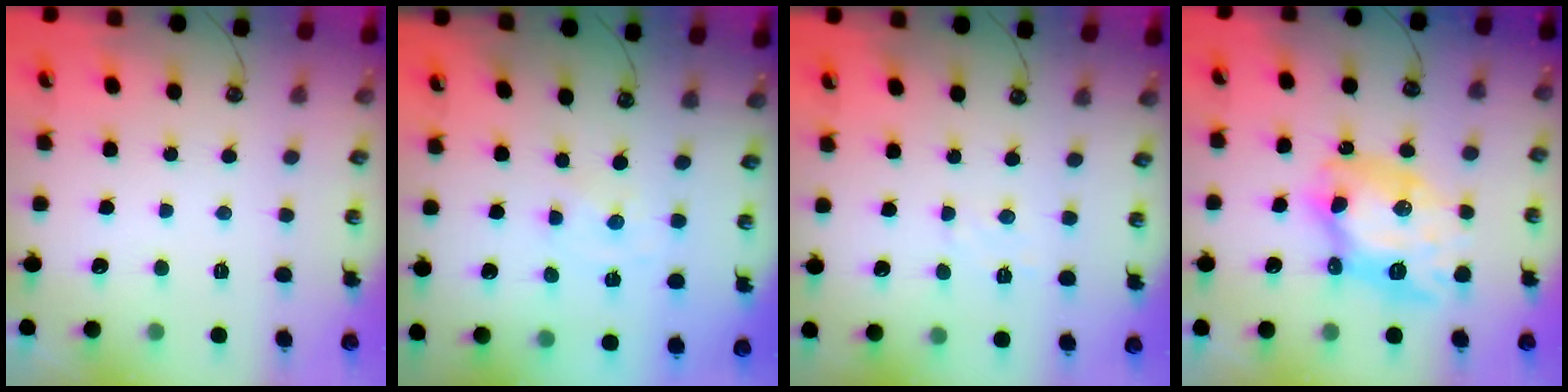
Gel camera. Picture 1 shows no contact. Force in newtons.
{"total": 0.0}
{"total": 4.2, "press": 4.2, "slide": 0.5}
{"total": 13.0, "press": 12.9, "slide": 1.3}